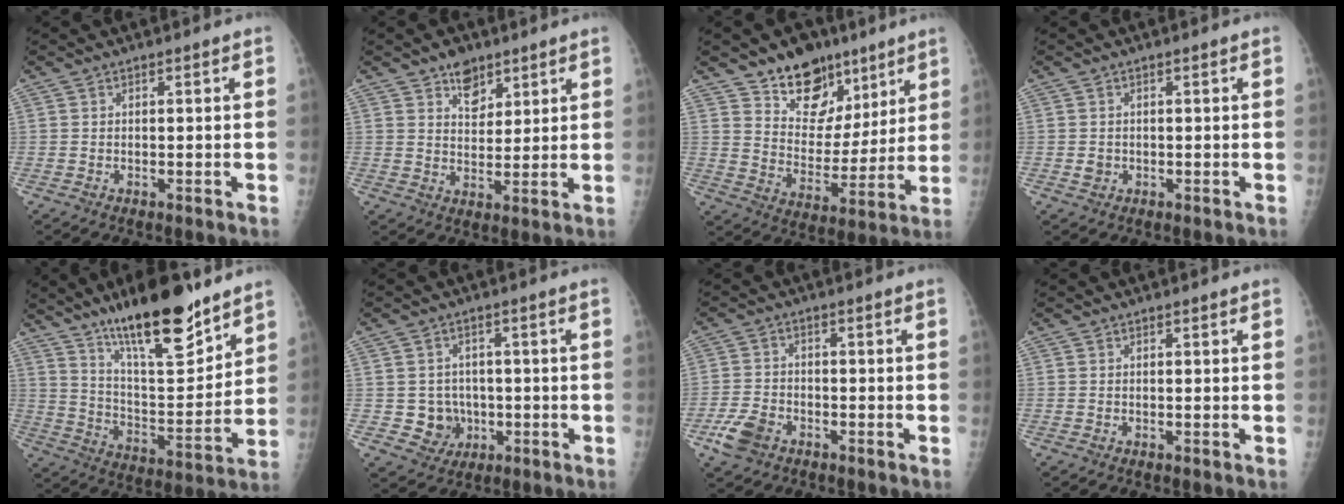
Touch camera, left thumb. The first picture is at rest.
{"total": 5.9, "force": [3.9, 3.6, 2.5], "torque": [-0.013, -0.026, 0.065]}
{"total": 15.0, "force": [9.9, 9.6, 5.7], "torque": [-0.039, -0.056, 0.172]}
{"total": 1.4, "force": [-0.2, 1.3, 0.6], "torque": [-0.005, 0.002, 0.000]}
{"total": 20.3, "force": [14.3, 5.6, 13.3], "torque": [-0.182, -0.085, 0.243]}
{"total": 5.9, "force": [-0.8, 5.7, 1.5], "torque": [0.008, 0.011, -0.004]}
{"total": 5.9, "force": [-3.2, 3.8, 3.1], "torque": [-0.065, 0.011, -0.059]}
{"total": 0.0}